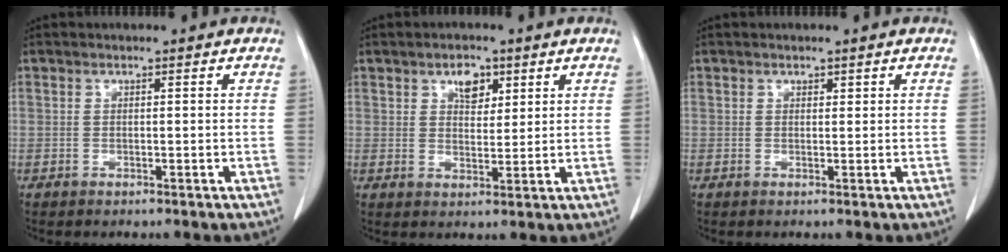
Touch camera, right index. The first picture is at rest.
{"total": 4.1, "force": [2.2, 2.4, 2.5], "torque": [-0.040, 0.002, 0.038]}
{"total": 0.6, "force": [0.4, 0.4, 0.2], "torque": [0.001, -0.003, 0.004]}